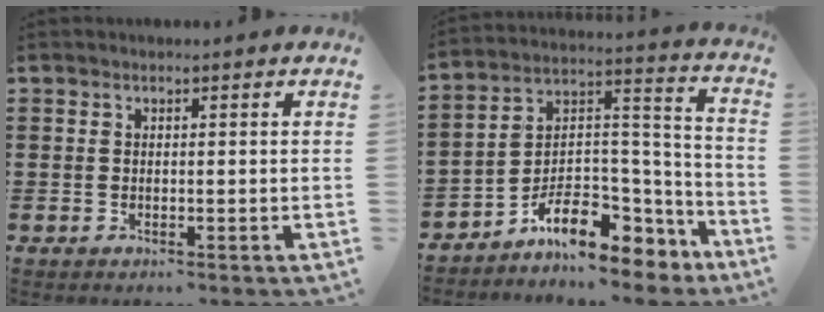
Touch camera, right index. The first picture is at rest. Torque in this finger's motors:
{"motor_torque": [1.20, 0.94, 1.01, 0.14]}